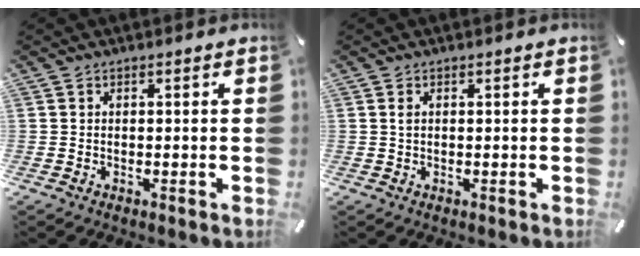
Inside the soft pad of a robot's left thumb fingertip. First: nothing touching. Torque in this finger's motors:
{"motor_torque": [0.22, 0.47, 0.01, -0.11, 0.03]}